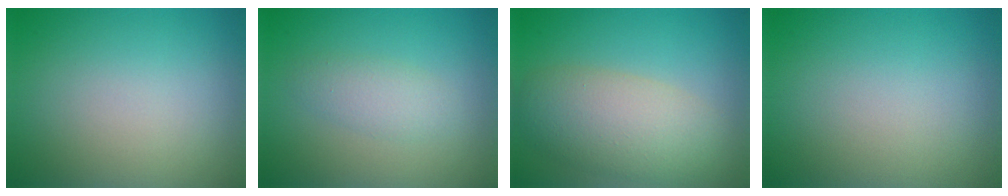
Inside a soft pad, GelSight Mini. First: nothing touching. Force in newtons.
{"total": 2.1, "press": 2.1, "slide": 0.1}
{"total": 6.3, "press": 6.3, "slide": 0.4}
{"total": 0.0}